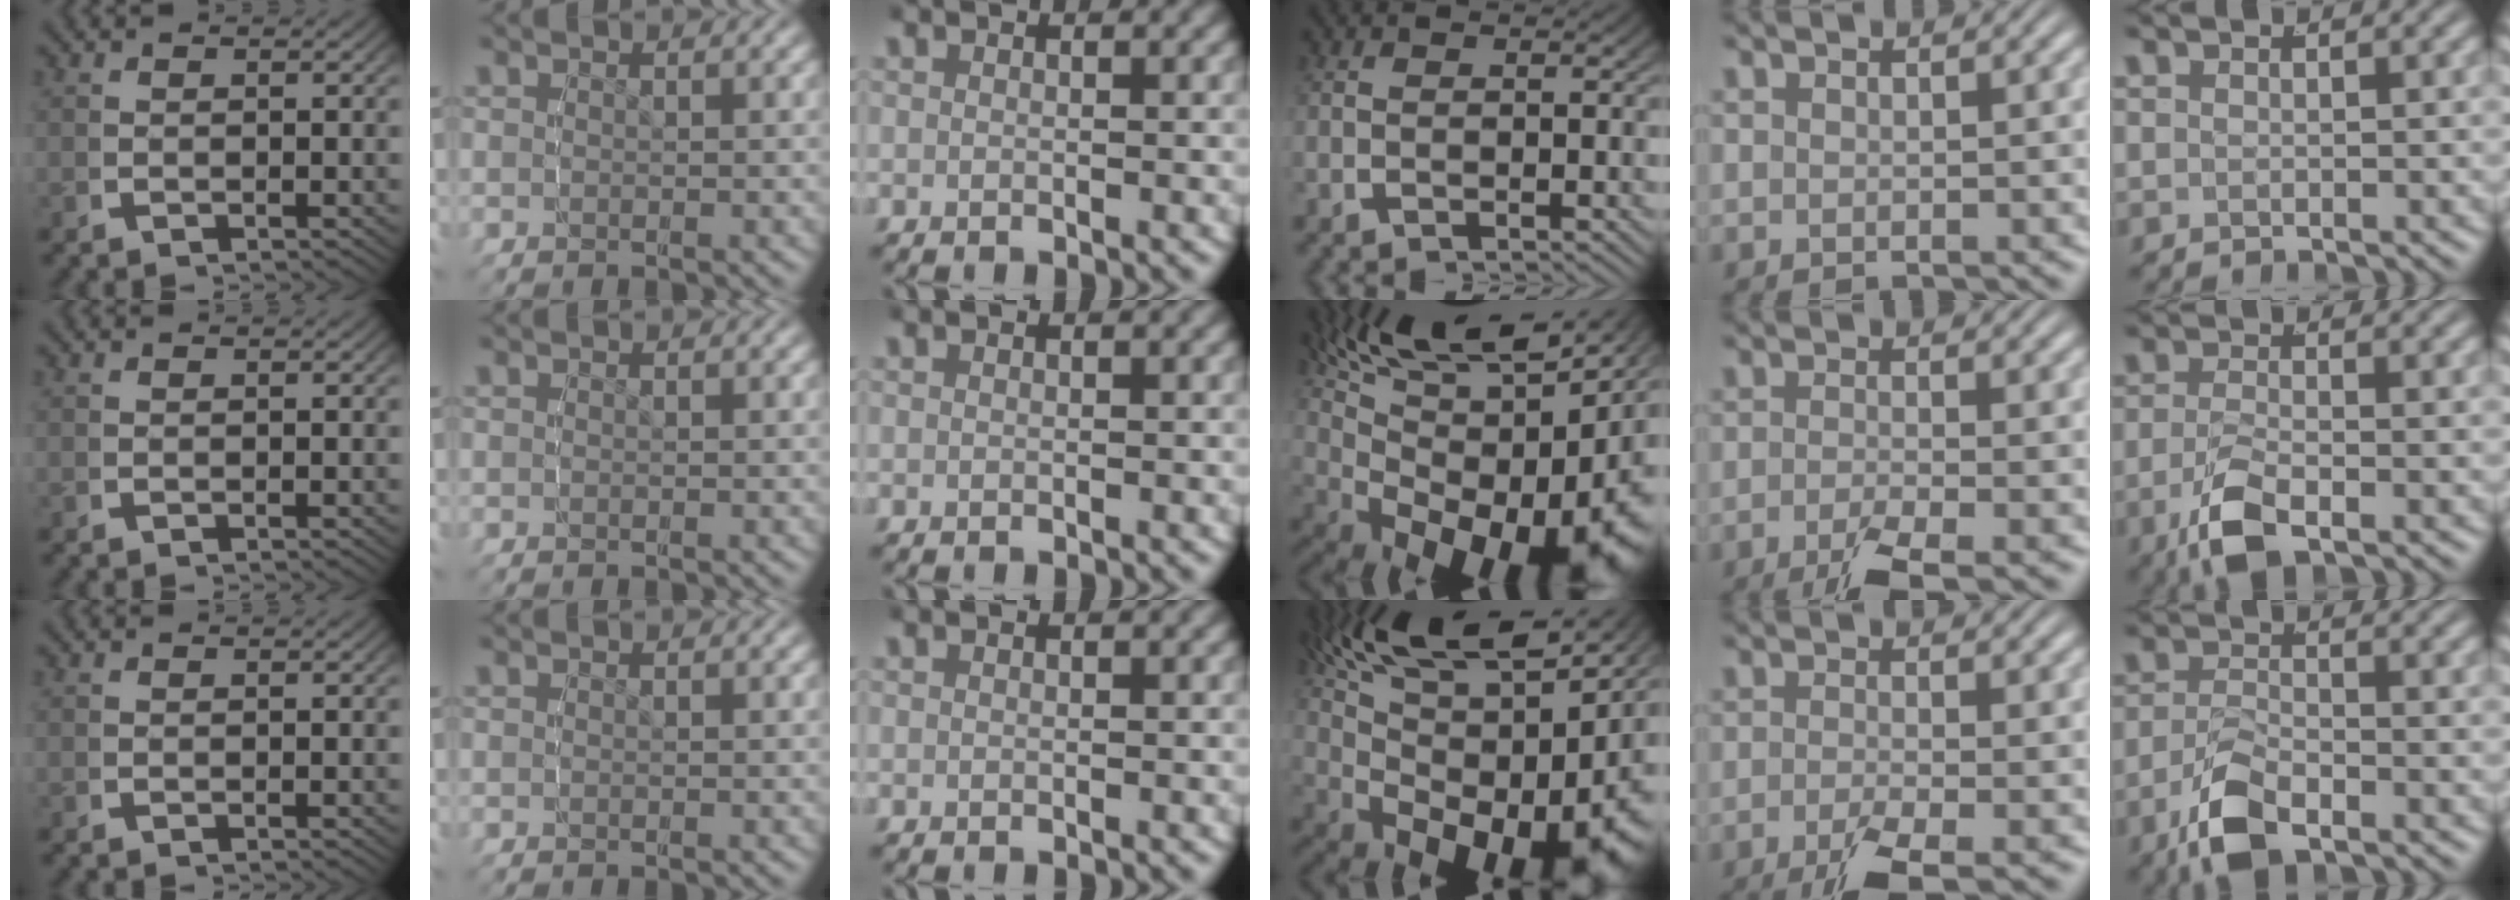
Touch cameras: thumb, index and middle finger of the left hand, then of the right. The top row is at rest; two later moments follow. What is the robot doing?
{"motion": "lift_and_place", "object": "glasses"}